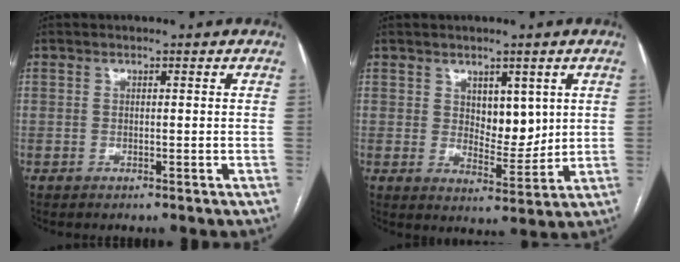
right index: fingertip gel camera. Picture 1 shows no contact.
{"total": 5.8, "force": [2.0, 3.2, 4.4], "torque": [-0.064, -0.004, 0.041]}